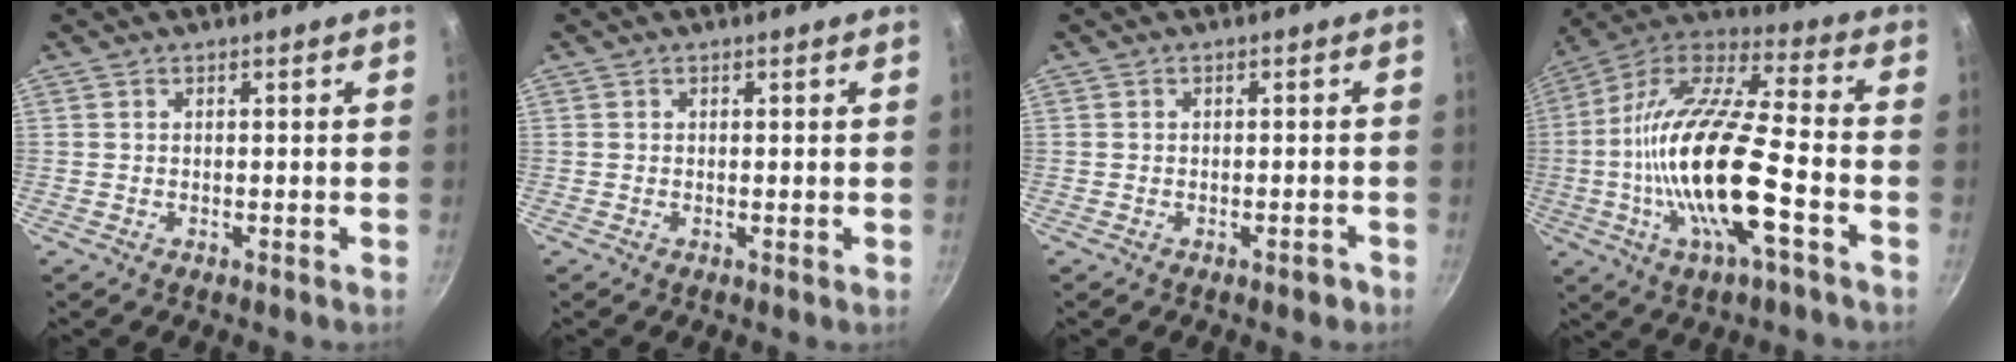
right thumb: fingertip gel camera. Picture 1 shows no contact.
{"total": 0.0}
{"total": 1.7, "force": [-1.1, 0.9, 1.0], "torque": [-0.006, 0.017, -0.008]}
{"total": 22.9, "force": [-5.4, 6.8, 21.1], "torque": [-0.400, 0.029, -0.116]}